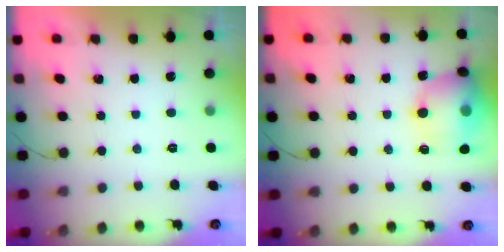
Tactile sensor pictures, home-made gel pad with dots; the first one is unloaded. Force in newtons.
{"total": 13.8, "press": 13.6, "slide": 2.1}